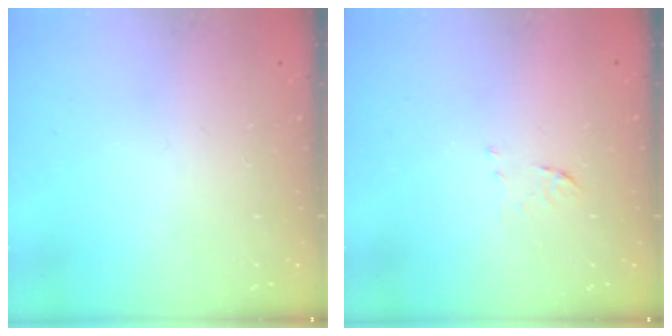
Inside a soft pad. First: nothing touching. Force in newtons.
{"total": 5.3, "press": 5.2, "slide": 0.5}